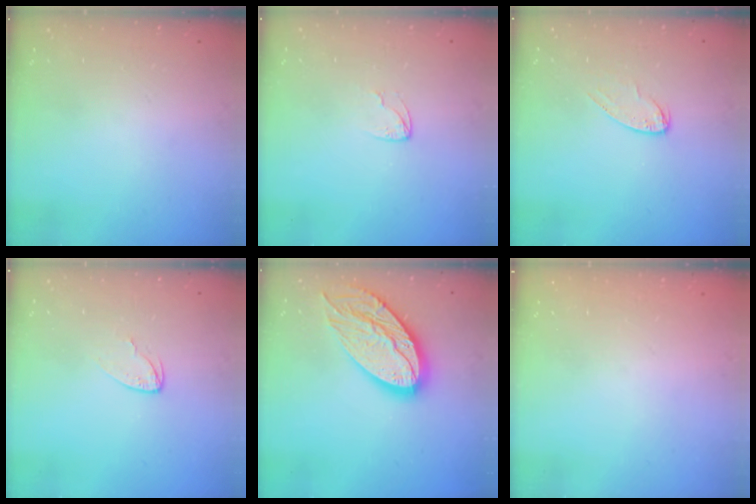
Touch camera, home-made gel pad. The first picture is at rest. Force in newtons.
{"total": 3.4, "press": 3.4, "slide": 0.3}
{"total": 6.6, "press": 6.6, "slide": 0.6}
{"total": 4.0, "press": 4.0, "slide": 0.3}
{"total": 19.4, "press": 19.3, "slide": 1.6}
{"total": 0.0}